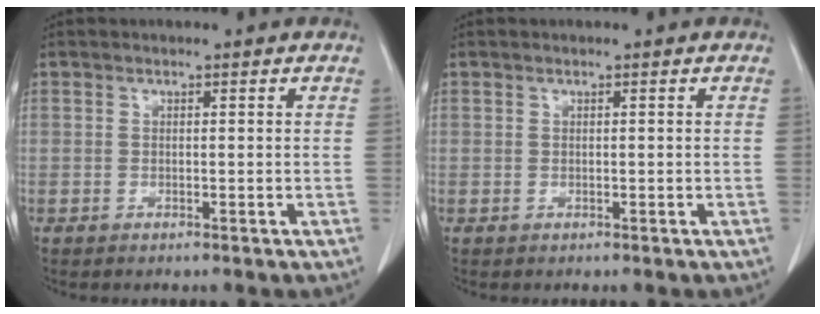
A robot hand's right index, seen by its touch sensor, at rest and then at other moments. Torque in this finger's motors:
{"motor_torque": [-0.05, 0.05, 0.00, 0.00]}